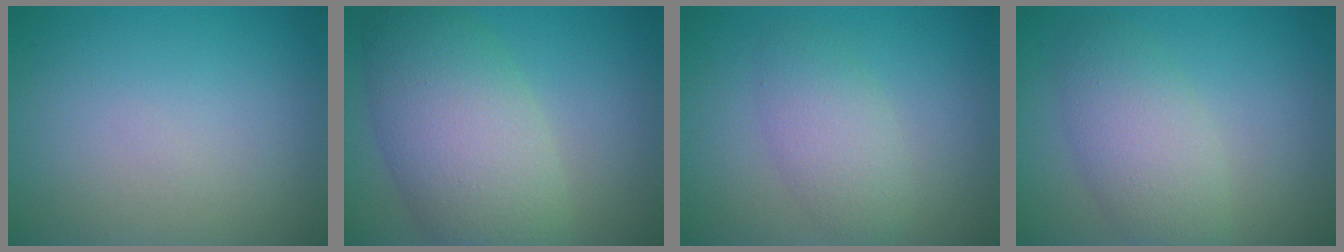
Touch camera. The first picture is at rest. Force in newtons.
{"total": 8.9, "press": 8.9, "slide": 0.3}
{"total": 3.3, "press": 3.3, "slide": 0.1}
{"total": 4.4, "press": 4.4, "slide": 0.3}